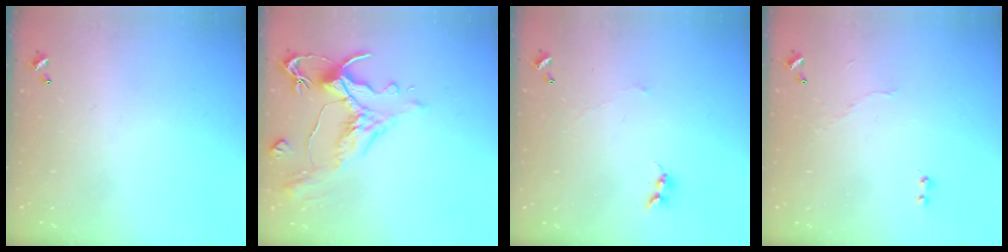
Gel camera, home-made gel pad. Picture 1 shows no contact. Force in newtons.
{"total": 1.6, "press": 0.4, "slide": 1.6}
{"total": 1.4, "press": 1.3, "slide": 0.4}
{"total": 4.6, "press": 4.6, "slide": 0.3}